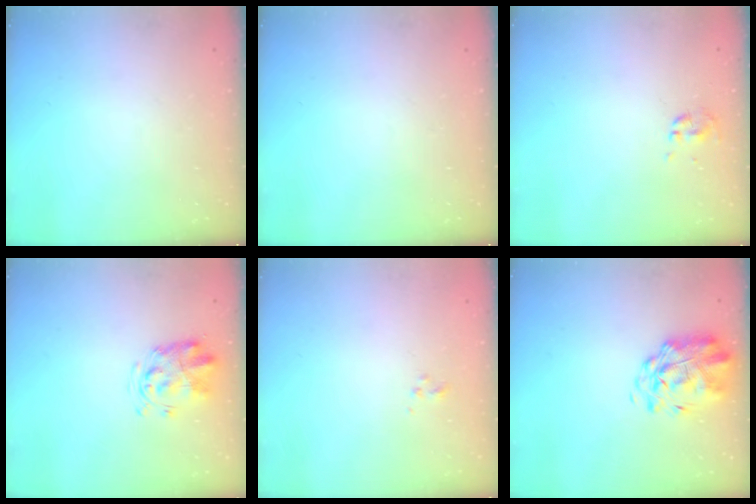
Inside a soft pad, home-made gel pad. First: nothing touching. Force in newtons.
{"total": 0.0}
{"total": 0.0}
{"total": 3.0, "press": 3.0, "slide": 0.6}
{"total": 1.4, "press": 1.3, "slide": 0.6}
{"total": 3.3, "press": 2.8, "slide": 1.7}